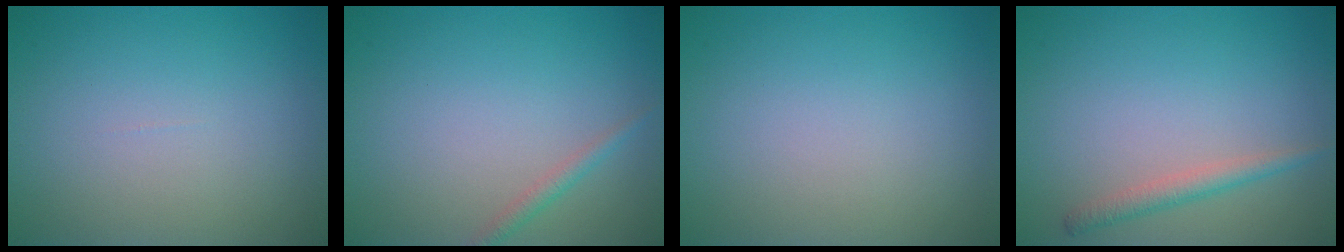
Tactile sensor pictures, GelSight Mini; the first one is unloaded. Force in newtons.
{"total": 1.2, "press": 1.2, "slide": 0.0}
{"total": 0.0}
{"total": 1.8, "press": 1.8, "slide": 0.1}